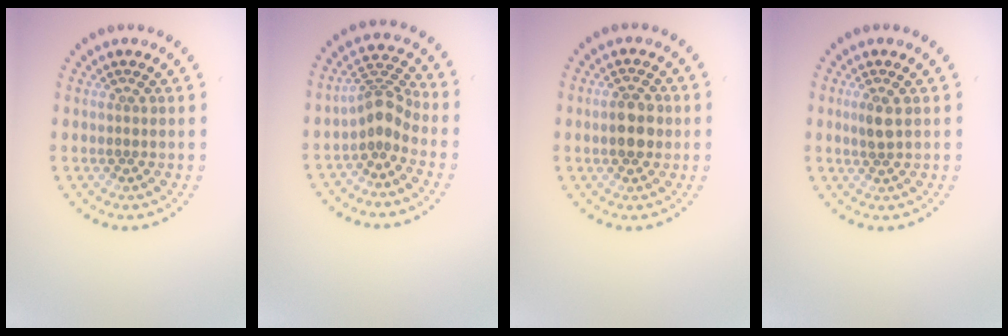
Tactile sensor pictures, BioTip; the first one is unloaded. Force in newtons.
{"total": 2.9, "press": 2.1, "slide": 2.0}
{"total": 2.9, "press": 2.9, "slide": 0.1}
{"total": 1.5, "press": 1.4, "slide": 0.5}